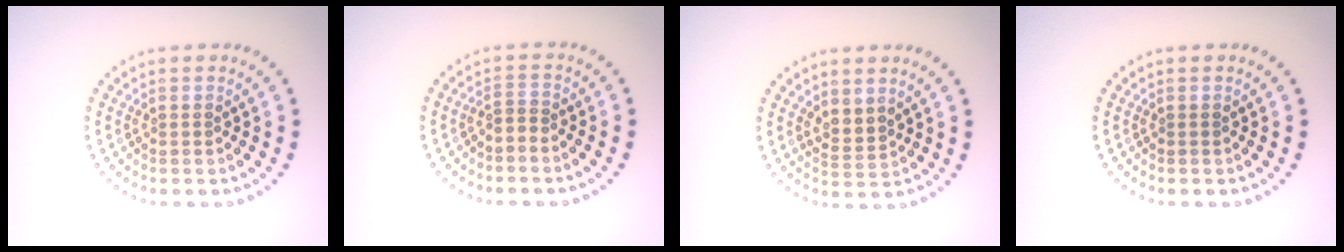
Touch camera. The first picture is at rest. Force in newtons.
{"total": 1.0, "press": 0.5, "slide": 0.8}
{"total": 1.8, "press": 1.4, "slide": 1.1}
{"total": 0.0}